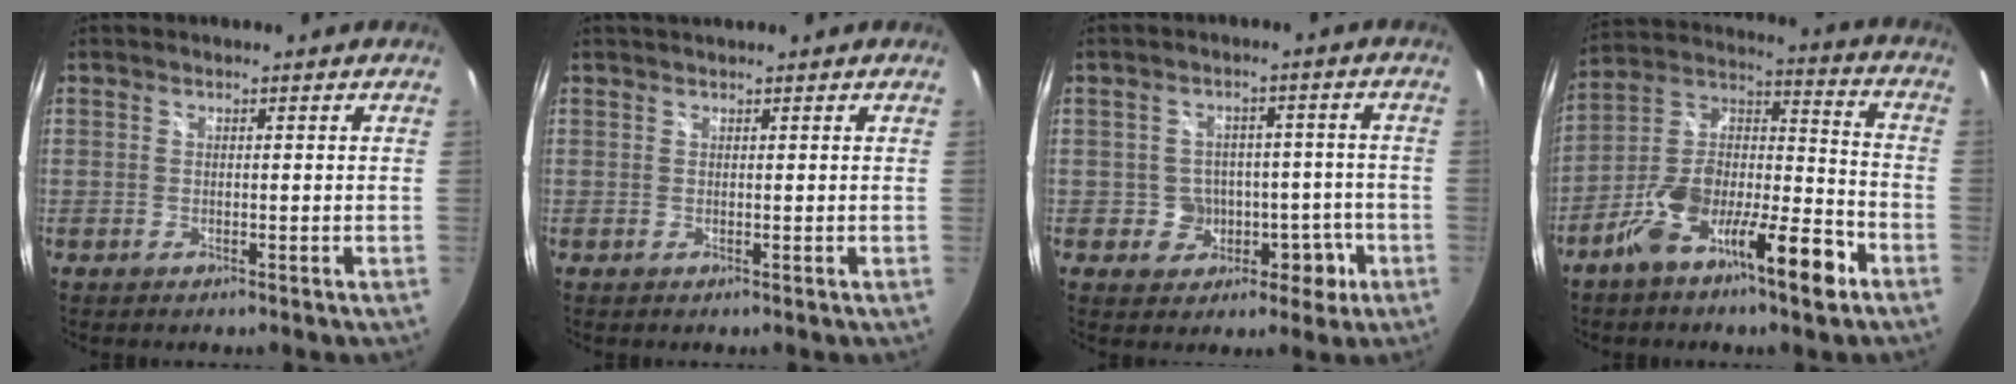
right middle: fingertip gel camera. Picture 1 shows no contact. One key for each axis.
{"total": 1.9, "fx": 1.6, "fy": -0.1, "fz": 0.9, "tx": -0.020, "ty": 0.006, "tz": 0.023}
{"total": 7.4, "fx": -2.8, "fy": 6.6, "fz": 1.8, "tx": -0.036, "ty": 0.029, "tz": -0.019}
{"total": 15.8, "fx": -8.9, "fy": 4.8, "fz": 12.1, "tx": -0.208, "ty": 0.016, "tz": -0.156}